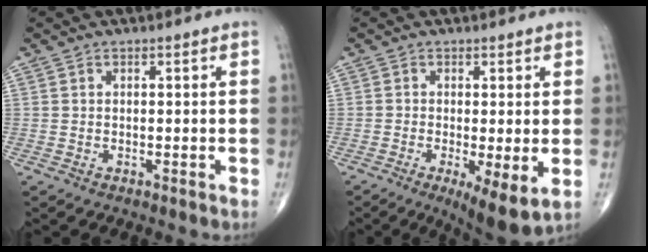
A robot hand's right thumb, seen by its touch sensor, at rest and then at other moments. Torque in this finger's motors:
{"motor_torque": [-0.16, 0.40, -0.15, -0.43, 0.02]}